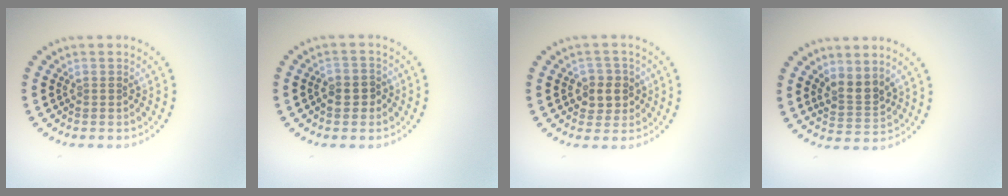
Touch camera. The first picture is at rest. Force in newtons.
{"total": 1.9, "press": 1.7, "slide": 0.7}
{"total": 2.8, "press": 2.7, "slide": 0.8}
{"total": 2.6, "press": 2.2, "slide": 1.4}